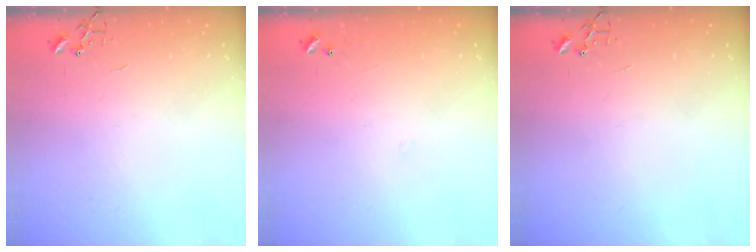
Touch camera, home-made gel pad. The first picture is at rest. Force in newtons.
{"total": 3.8, "press": 3.8, "slide": 0.5}
{"total": 0.0}